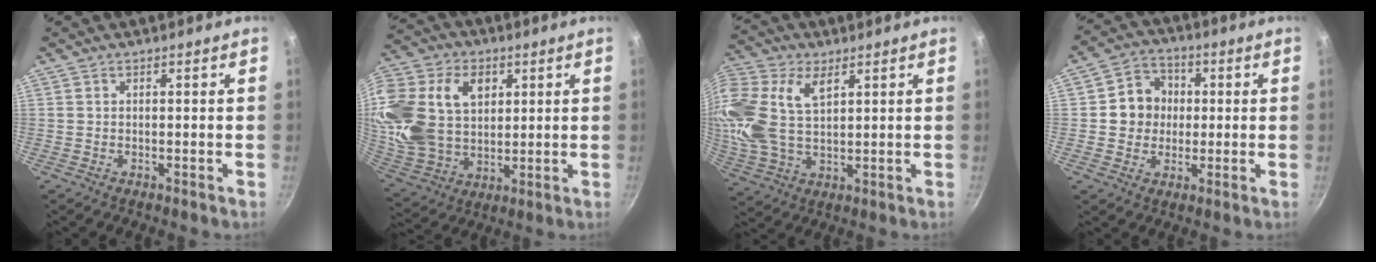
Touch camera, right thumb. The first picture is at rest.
{"total": 26.0, "force": [7.1, 18.5, 16.8], "torque": [-0.365, 0.016, 0.137]}
{"total": 19.7, "force": [6.5, 12.0, 14.2], "torque": [-0.320, 0.008, 0.125]}
{"total": 8.5, "force": [0.7, 7.8, 3.3], "torque": [-0.010, 0.012, -0.001]}